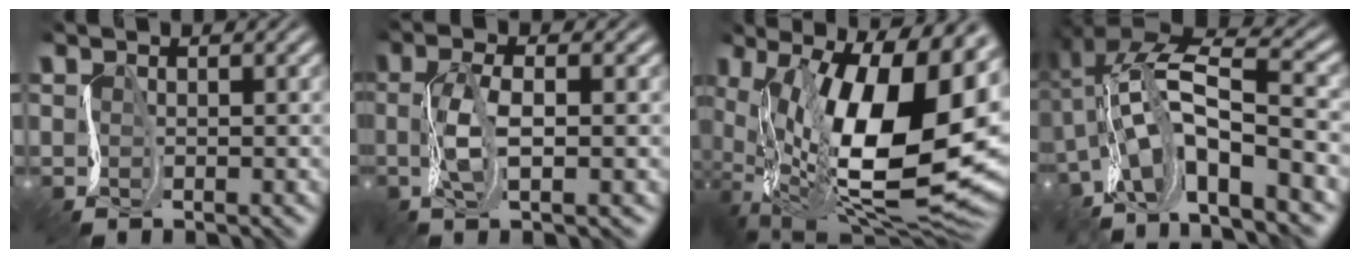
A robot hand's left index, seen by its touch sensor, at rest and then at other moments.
{"total": 3.5, "force": [-1.8, 0.1, 3.0], "torque": [-0.057, -0.011, -0.033]}
{"total": 17.1, "force": [-0.4, 7.7, 15.3], "torque": [-0.237, -0.041, 0.002]}
{"total": 9.1, "force": [-4.8, 2.1, 7.5], "torque": [-0.123, -0.002, -0.090]}